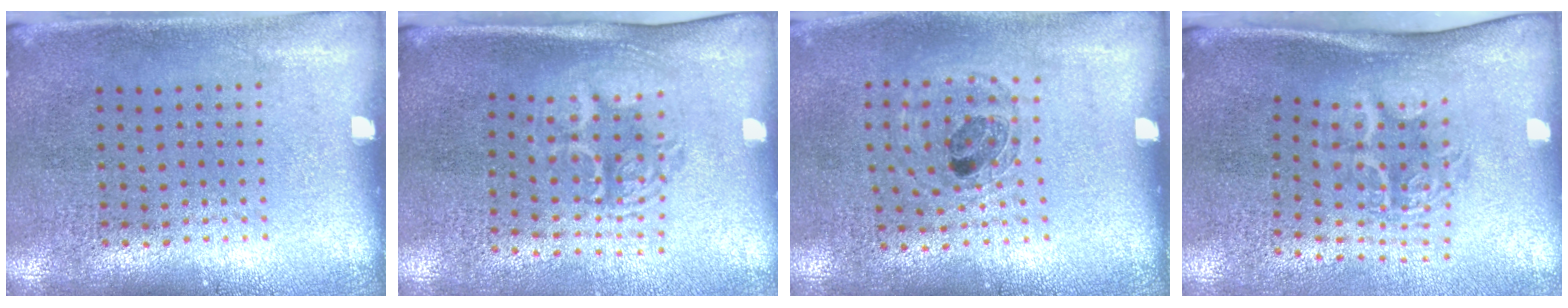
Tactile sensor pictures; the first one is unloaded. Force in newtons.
{"total": 1.7, "press": 1.4, "slide": 1.1}
{"total": 0.9, "press": 0.9, "slide": 0.2}
{"total": 1.9, "press": 1.3, "slide": 1.4}